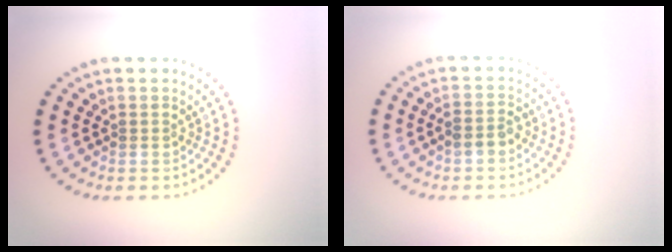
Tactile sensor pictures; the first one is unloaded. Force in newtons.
{"total": 1.9, "press": 1.8, "slide": 0.6}